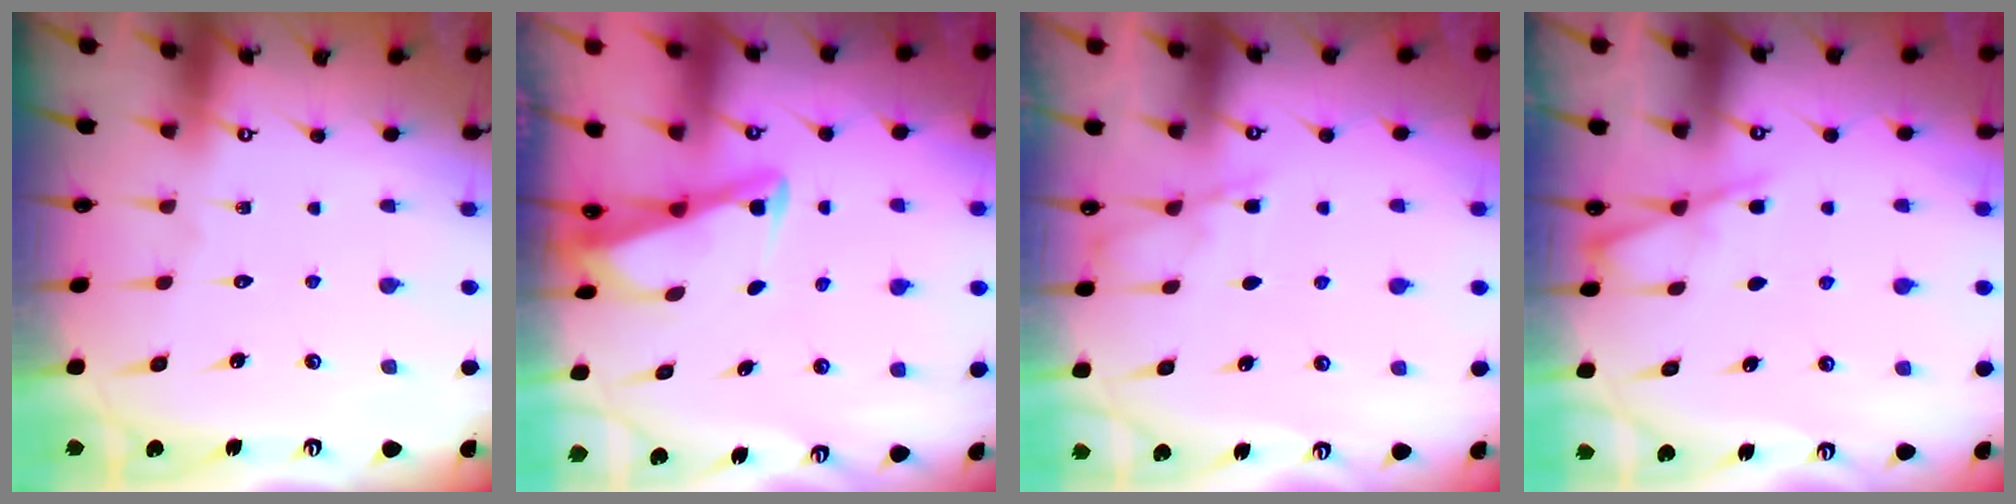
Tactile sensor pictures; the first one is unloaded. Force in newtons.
{"total": 2.7, "press": 2.7, "slide": 0.4}
{"total": 3.7, "press": 3.7, "slide": 0.5}
{"total": 4.2, "press": 4.2, "slide": 0.6}